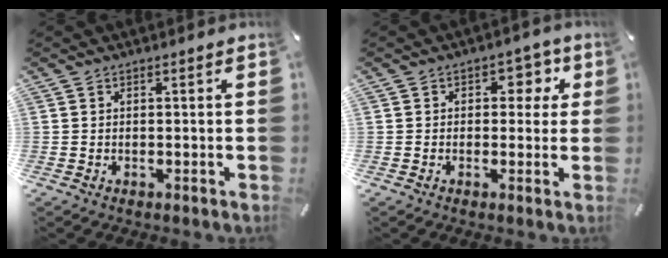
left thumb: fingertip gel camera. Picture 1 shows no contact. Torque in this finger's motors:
{"motor_torque": [0.40, 0.58, 0.28, -0.29, 0.12]}